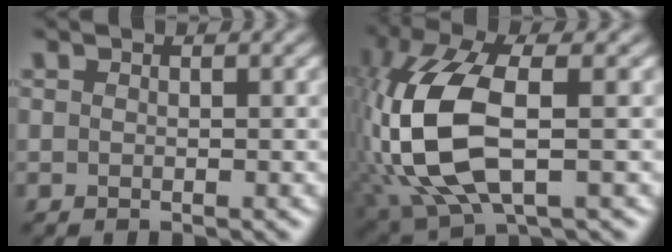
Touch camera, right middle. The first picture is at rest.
{"total": 10.9, "force": [-0.4, 5.2, 9.6], "torque": [-0.228, 0.000, -0.007]}